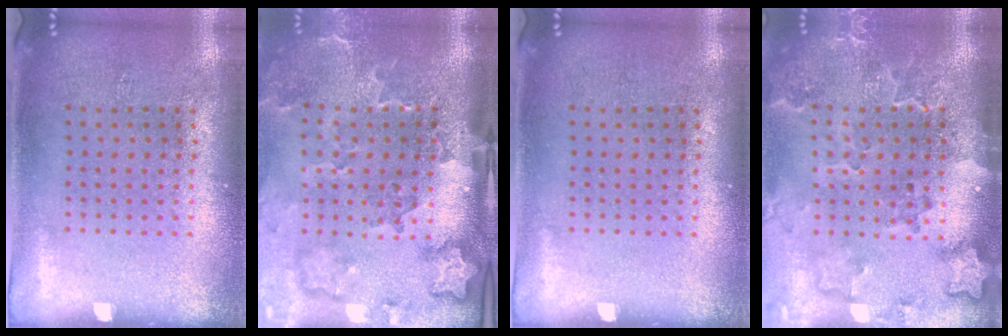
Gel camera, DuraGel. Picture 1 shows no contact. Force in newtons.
{"total": 3.5, "press": 2.5, "slide": 2.5}
{"total": 0.0}
{"total": 2.9, "press": 2.3, "slide": 1.8}